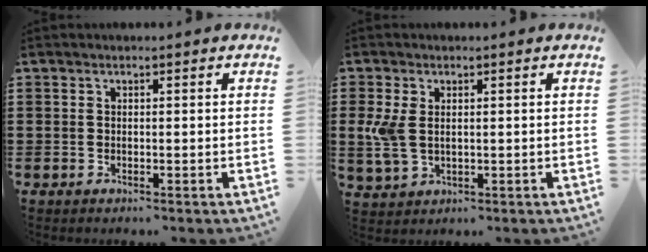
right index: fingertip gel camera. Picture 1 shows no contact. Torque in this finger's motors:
{"motor_torque": [0.34, 1.25, 0.16, 0.11]}